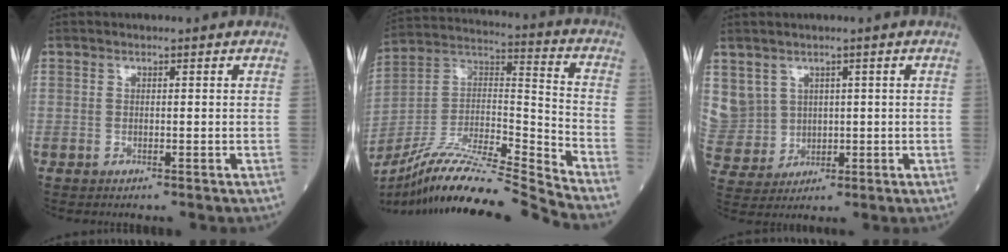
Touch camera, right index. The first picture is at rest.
{"total": 21.3, "force": [-19.1, -1.7, 9.2], "torque": [-0.195, 0.002, -0.342]}
{"total": 11.2, "force": [3.0, 10.6, 2.3], "torque": [-0.101, 0.045, 0.087]}